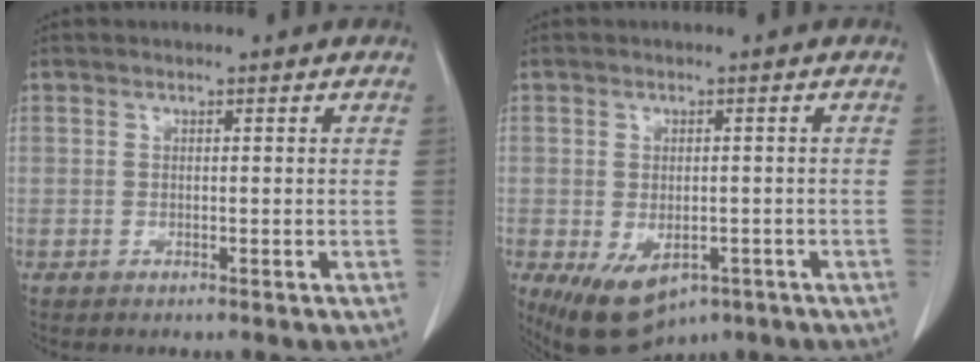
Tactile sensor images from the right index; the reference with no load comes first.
{"total": 9.2, "force": [-4.8, 5.3, 5.8], "torque": [-0.090, -0.010, -0.061]}